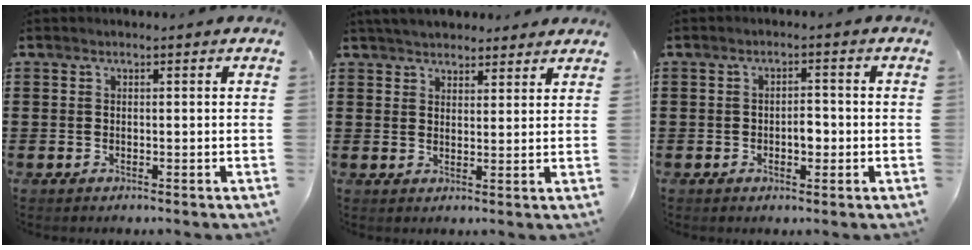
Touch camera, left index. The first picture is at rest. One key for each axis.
{"total": 4.0, "fx": 3.9, "fy": 0.9, "fz": 0.6, "tx": -0.023, "ty": -0.007, "tz": 0.074}
{"total": 2.6, "fx": -0.6, "fy": 1.3, "fz": 2.2, "tx": -0.036, "ty": 0.001, "tz": -0.015}